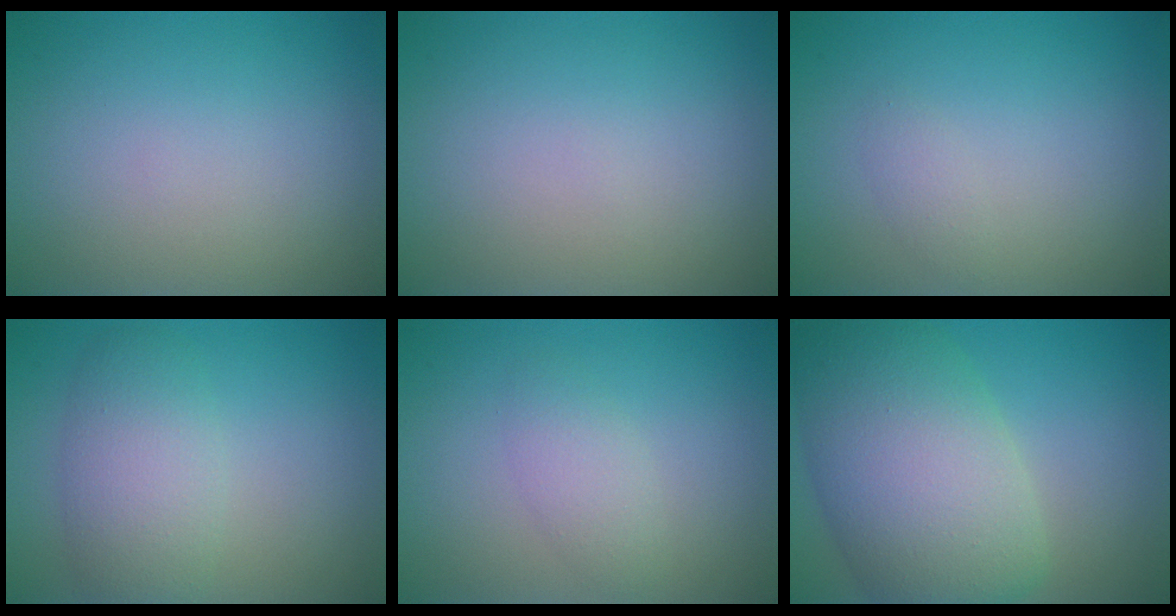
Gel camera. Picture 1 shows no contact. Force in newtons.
{"total": 0.0}
{"total": 0.9, "press": 0.9, "slide": 0.0}
{"total": 4.5, "press": 4.5, "slide": 0.2}
{"total": 1.7, "press": 1.7, "slide": 0.1}
{"total": 10.8, "press": 10.8, "slide": 0.4}